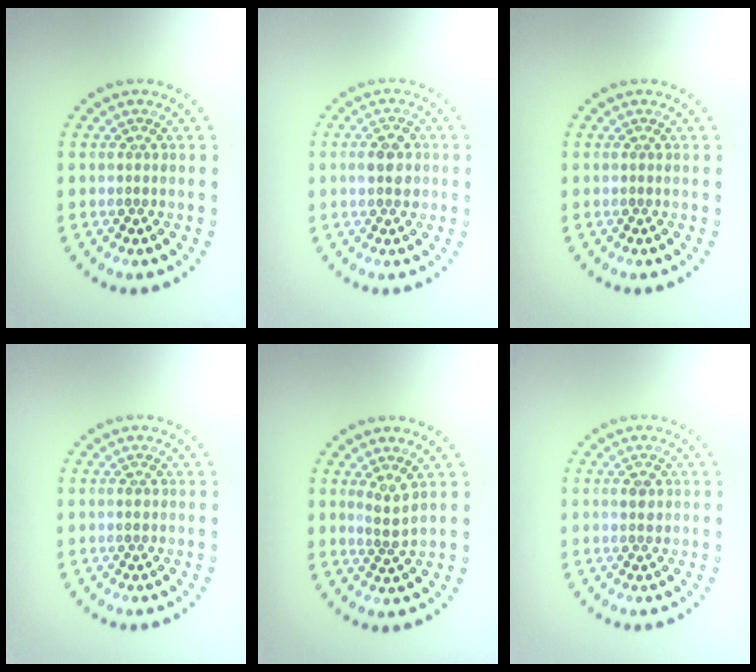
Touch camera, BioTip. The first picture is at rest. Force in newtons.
{"total": 2.8, "press": 2.8, "slide": 0.1}
{"total": 0.0}
{"total": 0.7, "press": 0.7, "slide": 0.1}
{"total": 1.8, "press": 1.3, "slide": 1.3}
{"total": 1.2, "press": 1.1, "slide": 0.4}